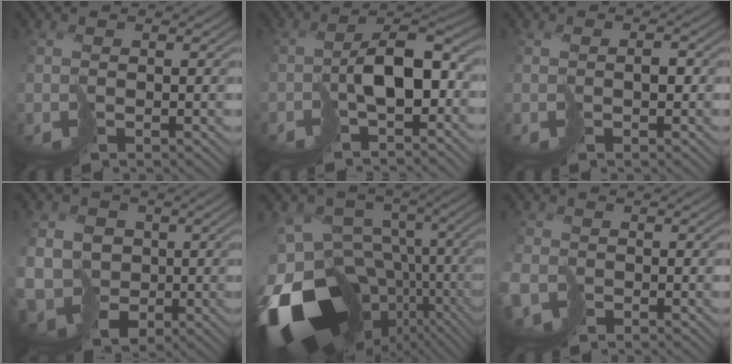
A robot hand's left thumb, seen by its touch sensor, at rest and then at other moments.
{"total": 5.9, "force": [-2.0, 2.8, 4.9], "torque": [-0.071, 0.006, -0.038]}
{"total": 1.1, "force": [-0.1, 0.6, 0.9], "torque": [-0.012, 0.005, -0.001]}
{"total": 10.1, "force": [-1.0, 9.1, 4.4], "torque": [-0.118, -0.031, -0.033]}
{"total": 19.0, "force": [-7.6, 12.8, 11.8], "torque": [-0.254, -0.028, -0.090]}
{"total": 4.0, "force": [-2.1, 2.5, 2.2], "torque": [-0.054, -0.015, -0.037]}